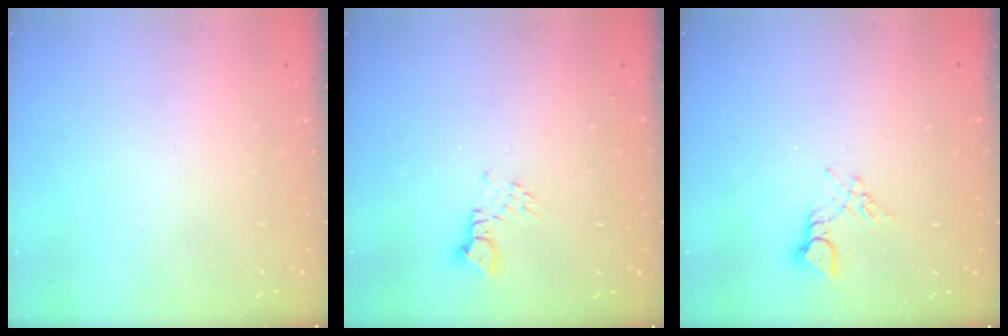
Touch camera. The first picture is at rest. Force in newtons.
{"total": 2.4, "press": 2.3, "slide": 0.3}
{"total": 4.5, "press": 4.4, "slide": 0.5}